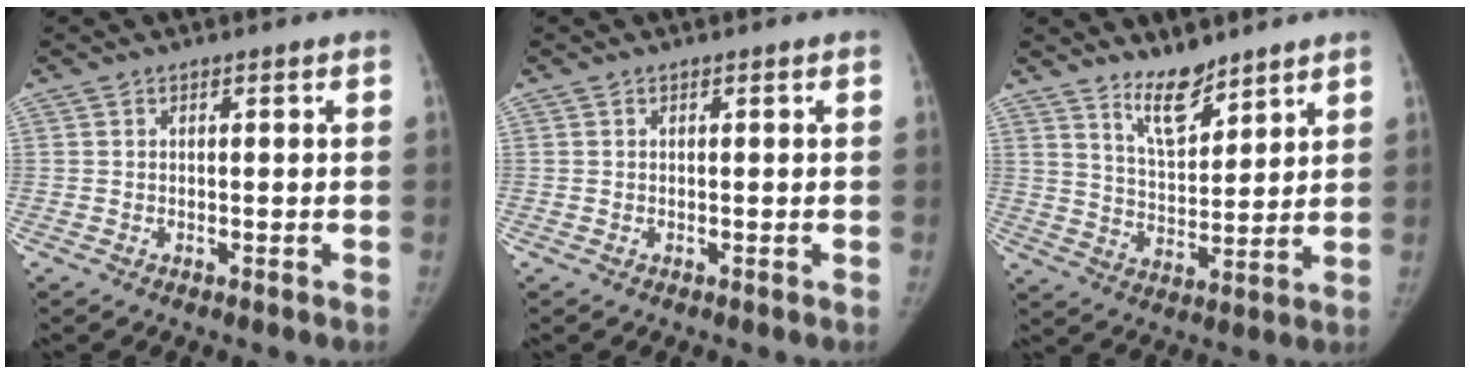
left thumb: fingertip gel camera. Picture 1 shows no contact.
{"total": 0.0}
{"total": 8.2, "force": [6.6, 2.8, 3.9], "torque": [-0.046, -0.061, 0.124]}